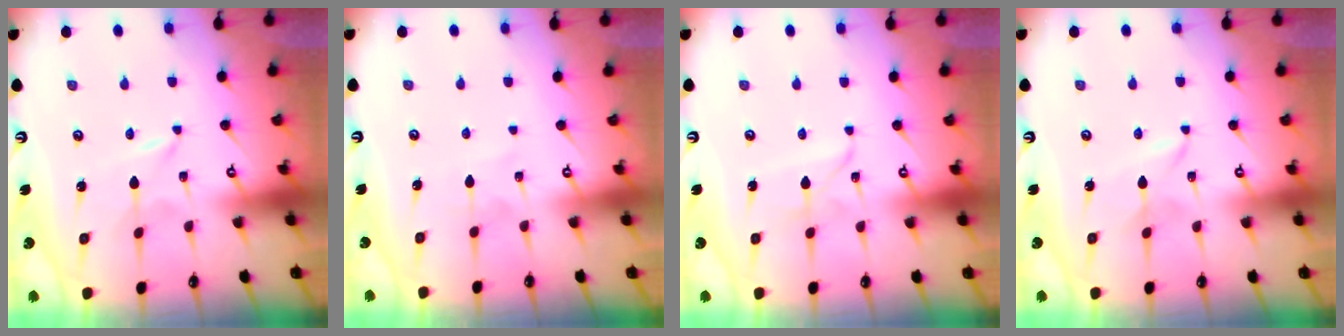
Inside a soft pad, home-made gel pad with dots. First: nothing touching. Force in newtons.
{"total": 2.7, "press": 2.7, "slide": 0.3}
{"total": 2.6, "press": 2.6, "slide": 0.1}
{"total": 1.8, "press": 1.7, "slide": 0.2}